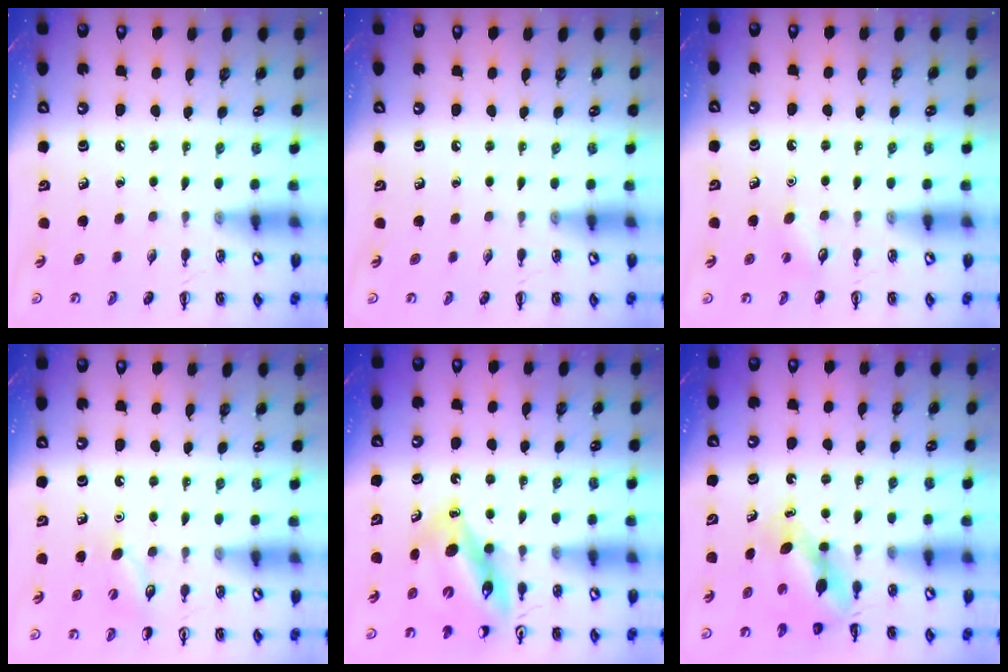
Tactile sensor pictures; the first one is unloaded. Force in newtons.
{"total": 0.0}
{"total": 2.9, "press": 2.8, "slide": 0.7}
{"total": 6.0, "press": 5.8, "slide": 1.5}
{"total": 11.4, "press": 10.9, "slide": 3.2}
{"total": 5.7, "press": 5.7, "slide": 0.2}